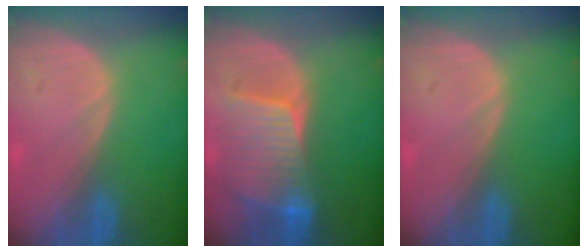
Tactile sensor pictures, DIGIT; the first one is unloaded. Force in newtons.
{"total": 8.1, "press": 7.8, "slide": 2.3}
{"total": 0.0}